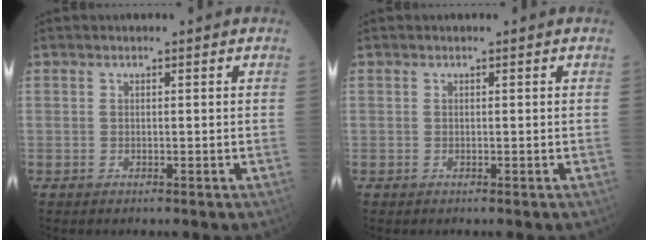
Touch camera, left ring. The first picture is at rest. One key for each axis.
{"total": 0.0}